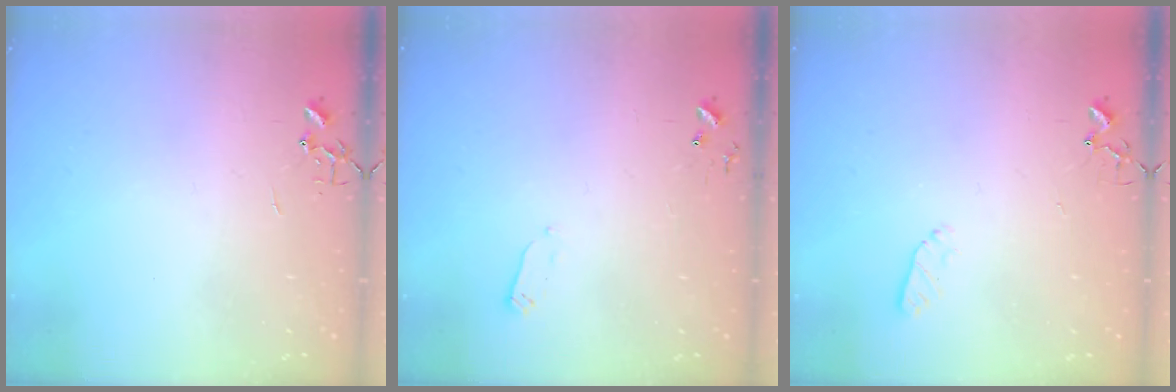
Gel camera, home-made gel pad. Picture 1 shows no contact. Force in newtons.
{"total": 2.4, "press": 2.4, "slide": 0.4}
{"total": 3.5, "press": 3.4, "slide": 0.5}